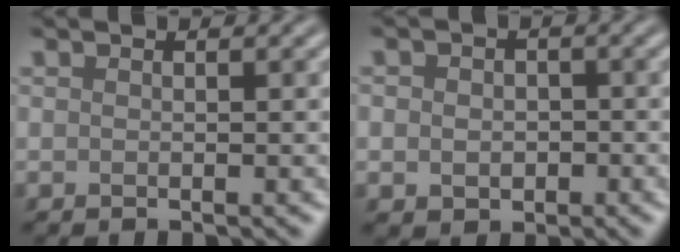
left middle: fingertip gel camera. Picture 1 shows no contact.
{"total": 2.9, "force": [-0.3, 2.5, 1.4], "torque": [-0.005, -0.005, -0.013]}